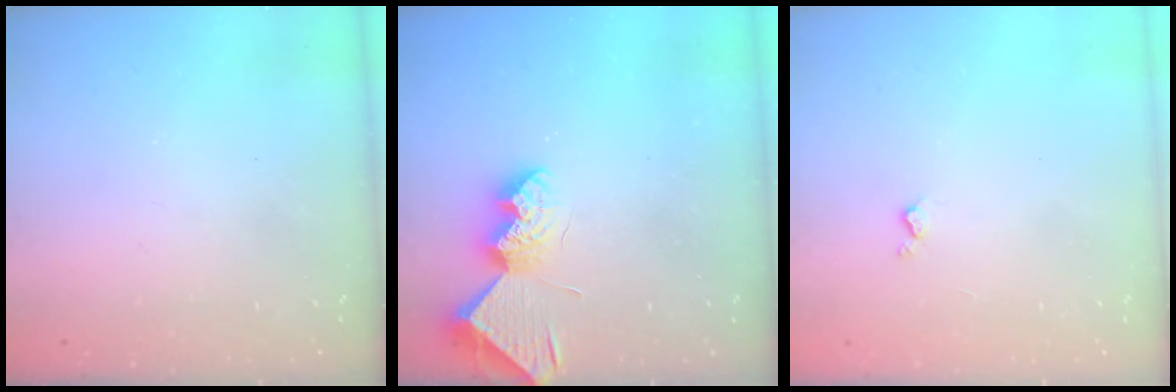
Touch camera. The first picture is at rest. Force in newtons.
{"total": 9.6, "press": 9.6, "slide": 0.2}
{"total": 3.2, "press": 3.1, "slide": 0.6}